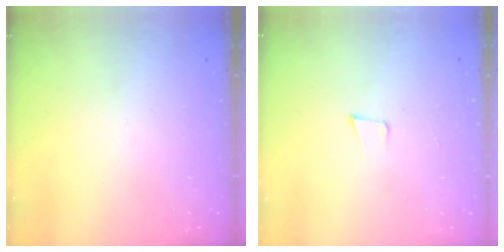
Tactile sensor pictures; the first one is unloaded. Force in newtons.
{"total": 3.6, "press": 2.4, "slide": 2.6}